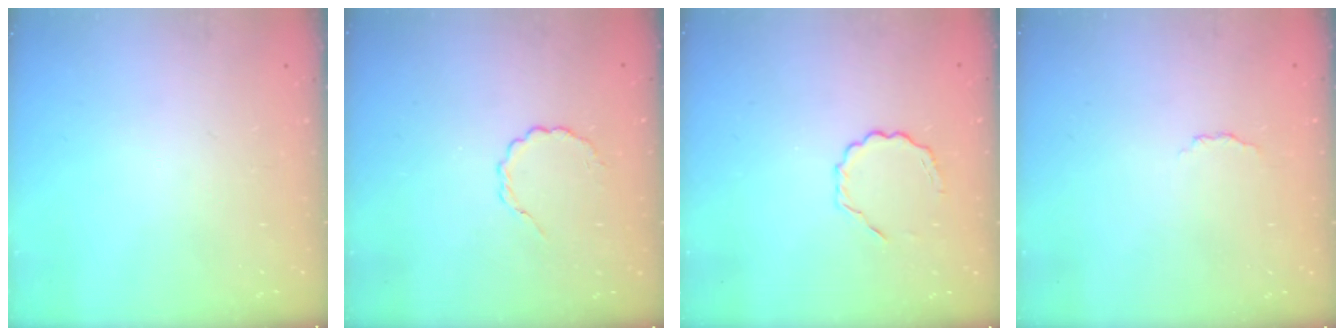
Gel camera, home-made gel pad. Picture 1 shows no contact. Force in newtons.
{"total": 2.9, "press": 2.6, "slide": 1.1}
{"total": 3.8, "press": 3.6, "slide": 1.1}
{"total": 2.9, "press": 2.8, "slide": 0.7}